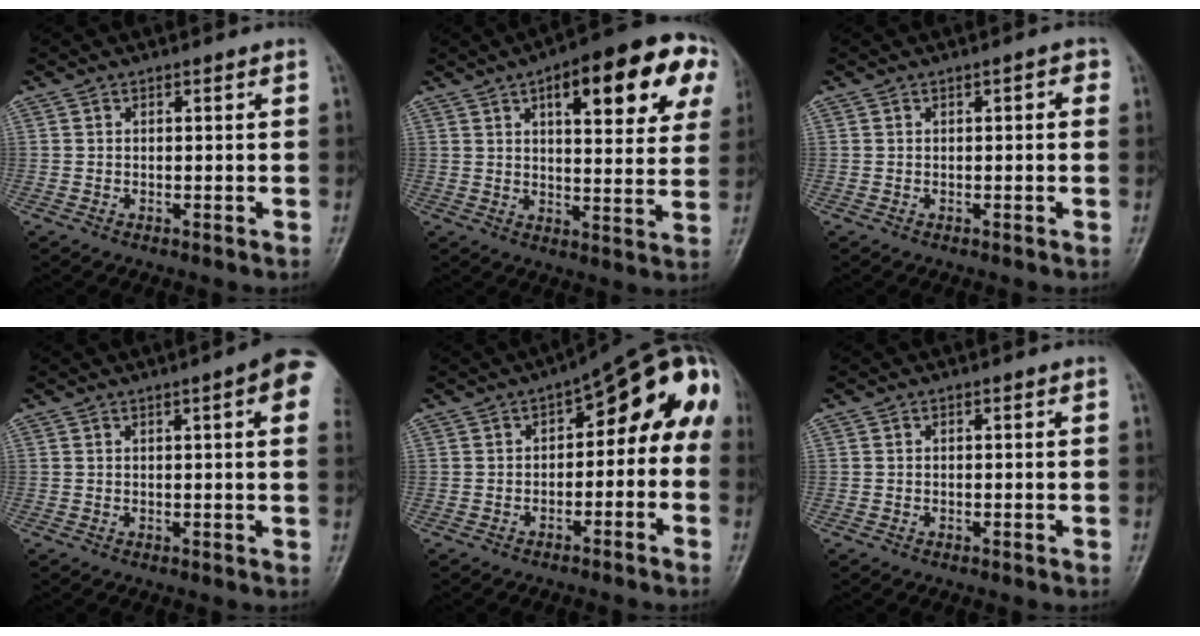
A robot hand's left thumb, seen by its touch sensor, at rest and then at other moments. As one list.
[{"total": 20.2, "force": [8.3, 7.4, 16.9], "torque": [-0.189, 0.004, 0.105]}, {"total": 1.8, "force": [0.3, 1.1, 1.4], "torque": [-0.005, 0.005, -0.004]}, {"total": 8.2, "force": [3.0, 1.6, 7.5], "torque": [-0.079, 0.002, 0.026]}, {"total": 13.7, "force": [-0.9, 7.5, 11.4], "torque": [-0.106, 0.060, -0.022]}, {"total": 0.0}]